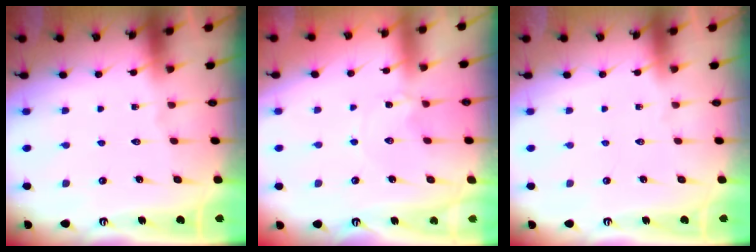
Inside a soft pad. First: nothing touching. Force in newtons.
{"total": 1.5, "press": 1.5, "slide": 0.2}
{"total": 0.0}